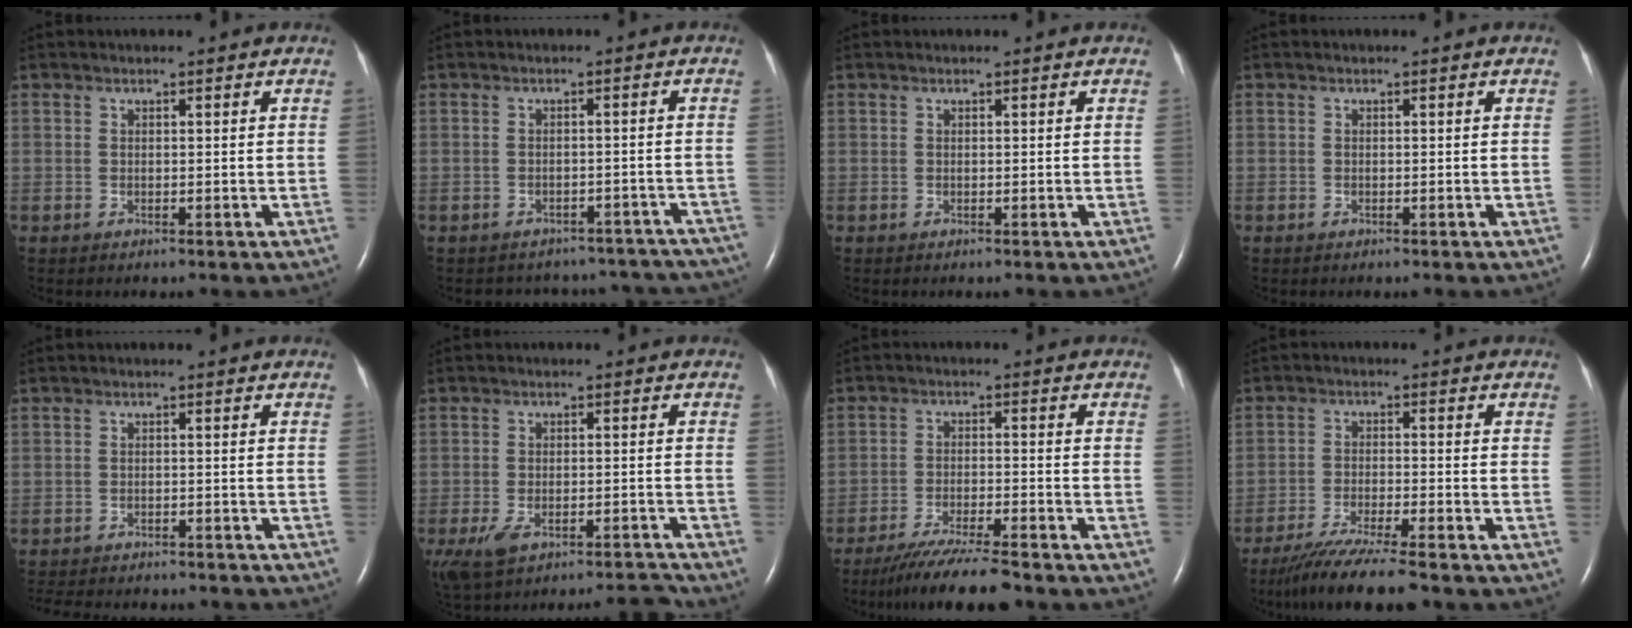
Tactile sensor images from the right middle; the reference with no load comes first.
{"total": 15.8, "force": [-14.2, 6.5, 2.5], "torque": [-0.040, 0.026, -0.141]}
{"total": 0.0}
{"total": 0.0}
{"total": 16.2, "force": [-14.4, 4.5, 6.1], "torque": [-0.141, -0.014, -0.179]}
{"total": 6.9, "force": [-6.0, 0.9, 3.2], "torque": [-0.063, 0.004, -0.103]}
{"total": 9.3, "force": [-8.1, 0.1, 4.6], "torque": [-0.079, -0.029, -0.135]}
{"total": 9.0, "force": [-7.6, -0.5, 4.7], "torque": [-0.081, -0.032, -0.130]}